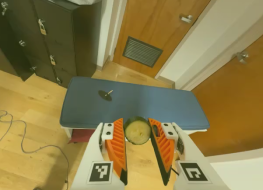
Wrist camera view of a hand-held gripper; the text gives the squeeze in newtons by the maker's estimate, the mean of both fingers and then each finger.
{"total": 8.1, "left": 8.4, "right": 7.9}